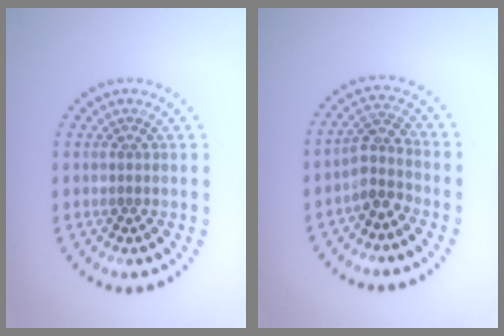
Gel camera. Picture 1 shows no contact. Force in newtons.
{"total": 2.6, "press": 2.0, "slide": 1.6}